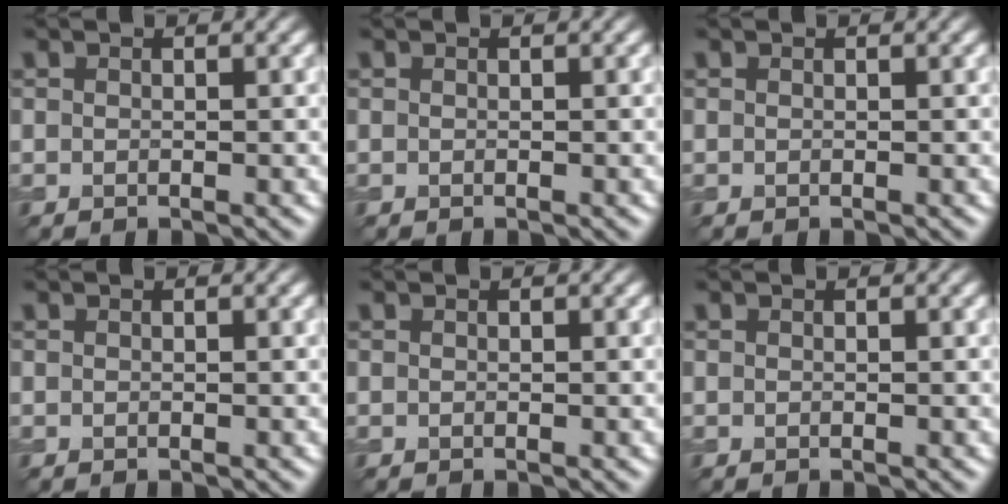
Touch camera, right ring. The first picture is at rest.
{"total": 0.0}
{"total": 0.0}
{"total": 0.0}
{"total": 0.0}
{"total": 0.0}